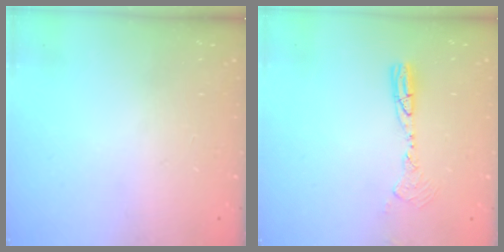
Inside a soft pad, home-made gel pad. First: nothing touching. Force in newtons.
{"total": 9.2, "press": 9.0, "slide": 2.2}